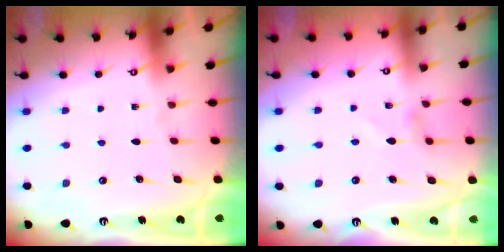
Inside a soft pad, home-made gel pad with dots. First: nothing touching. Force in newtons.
{"total": 0.0}